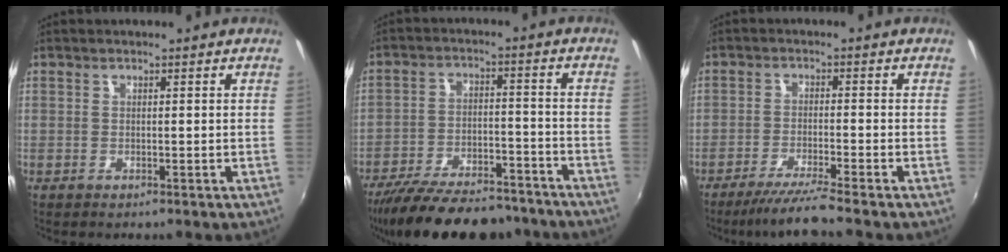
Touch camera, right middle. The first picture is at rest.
{"total": 21.3, "force": [-17.9, 6.8, 9.4], "torque": [-0.187, -0.017, -0.256]}
{"total": 6.5, "force": [-5.6, -1.4, 3.0], "torque": [-0.070, -0.012, -0.096]}